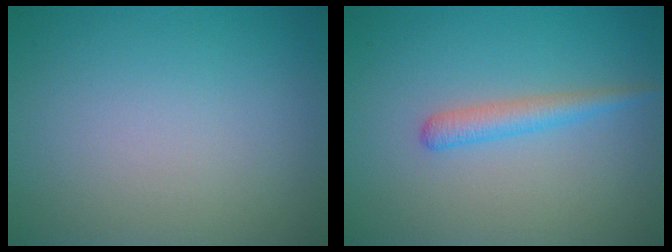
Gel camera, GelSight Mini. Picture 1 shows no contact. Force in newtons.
{"total": 2.0, "press": 1.9, "slide": 0.1}